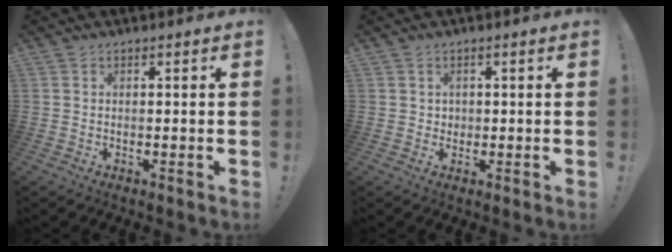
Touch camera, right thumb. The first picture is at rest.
{"total": 1.9, "force": [0.6, 1.8, 0.4], "torque": [-0.005, 0.001, 0.010]}